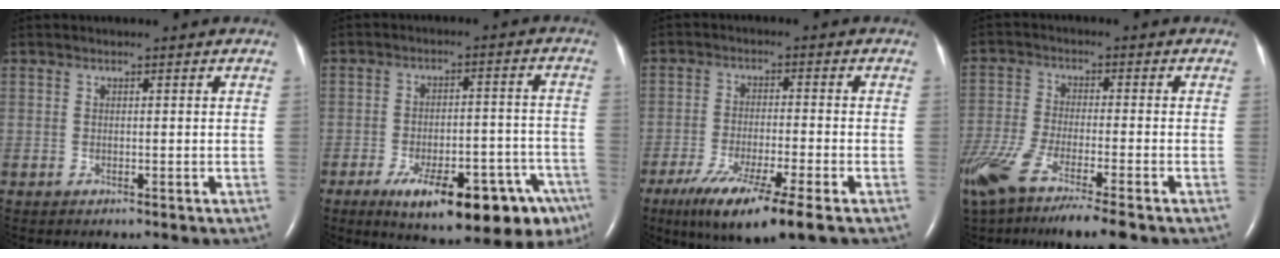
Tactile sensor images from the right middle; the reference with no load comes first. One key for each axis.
{"total": 19.9, "fx": -12.0, "fy": 6.5, "fz": 14.4, "tx": -0.130, "ty": 0.024, "tz": -0.162}
{"total": 14.2, "fx": -9.6, "fy": 8.8, "fz": 5.6, "tx": -0.042, "ty": 0.057, "tz": -0.118}
{"total": 14.6, "fx": -10.3, "fy": 1.5, "fz": 10.3, "tx": -0.224, "ty": -0.044, "tz": -0.185}